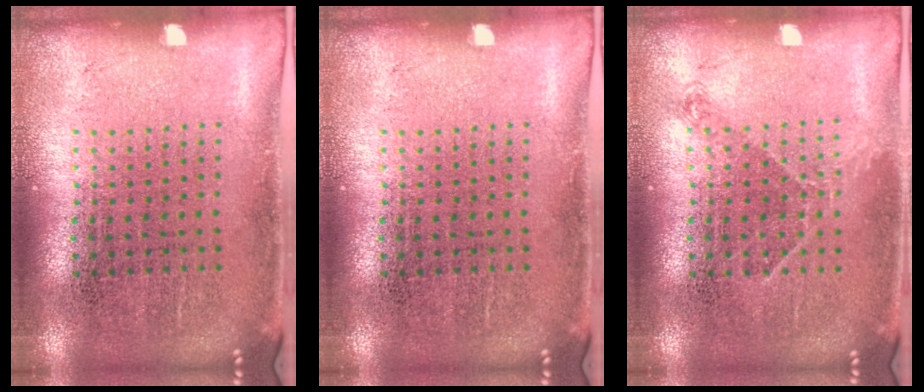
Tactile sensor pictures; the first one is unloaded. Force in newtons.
{"total": 0.0}
{"total": 0.9, "press": 0.8, "slide": 0.5}